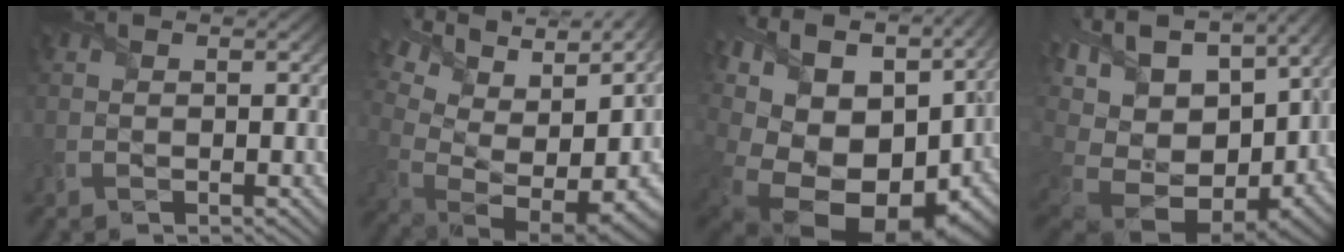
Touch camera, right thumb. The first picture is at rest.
{"total": 15.5, "force": [4.5, 9.4, 11.5], "torque": [-0.189, 0.026, 0.139]}
{"total": 18.6, "force": [-1.1, 12.8, 13.4], "torque": [-0.258, -0.025, 0.034]}
{"total": 17.1, "force": [0.8, 10.4, 13.5], "torque": [-0.268, -0.018, 0.062]}